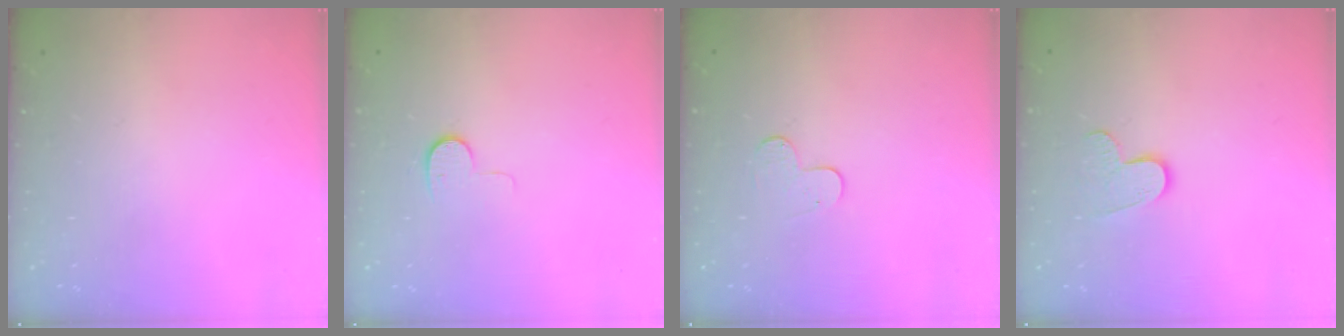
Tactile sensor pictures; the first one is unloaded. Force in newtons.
{"total": 6.8, "press": 6.8, "slide": 0.6}
{"total": 4.9, "press": 4.9, "slide": 0.4}
{"total": 6.9, "press": 6.9, "slide": 0.2}